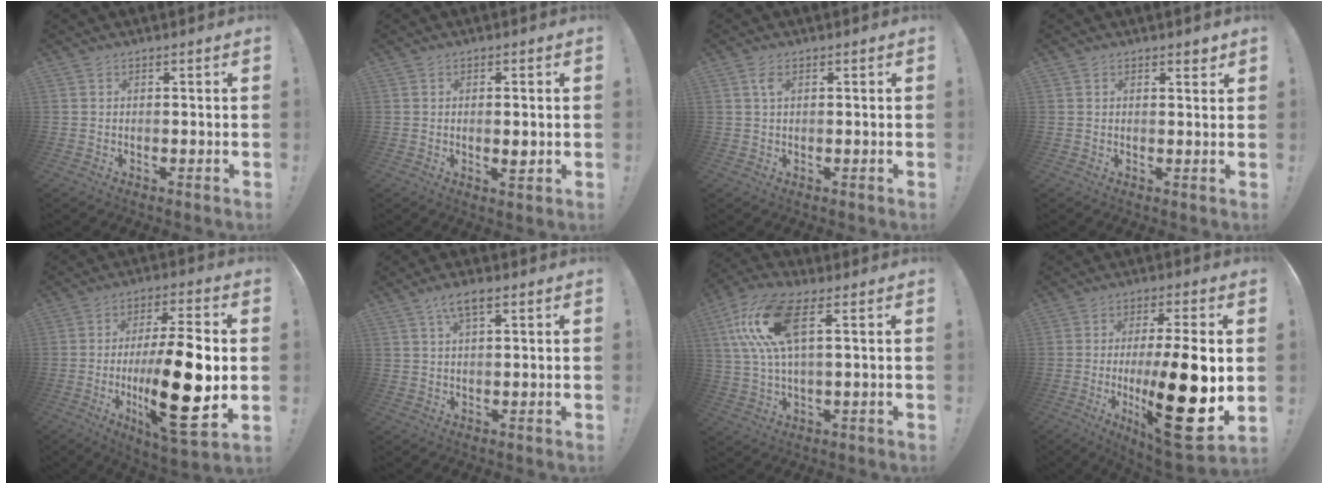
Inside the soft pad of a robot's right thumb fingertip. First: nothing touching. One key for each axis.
{"total": 2.8, "fx": -0.1, "fy": 0.9, "fz": 2.7, "tx": -0.027, "ty": -0.005, "tz": -0.005}
{"total": 2.6, "fx": 0.8, "fy": 1.0, "fz": 2.2, "tx": -0.039, "ty": 0.001, "tz": 0.012}
{"total": 1.7, "fx": 1.3, "fy": 0.7, "fz": 0.8, "tx": 0.006, "ty": -0.008, "tz": 0.018}
{"total": 23.9, "fx": -3.2, "fy": 6.9, "fz": 22.7, "tx": -0.392, "ty": -0.005, "tz": -0.050}
{"total": 5.1, "fx": 2.6, "fy": 1.8, "fz": 4.1, "tx": -0.075, "ty": -0.001, "tz": 0.045}
{"total": 15.2, "fx": 5.3, "fy": 5.9, "fz": 13.0, "tx": -0.261, "ty": -0.007, "tz": 0.091}
{"total": 23.9, "fx": -3.2, "fy": 6.1, "fz": 22.9, "tx": -0.380, "ty": -0.009, "tz": -0.041}